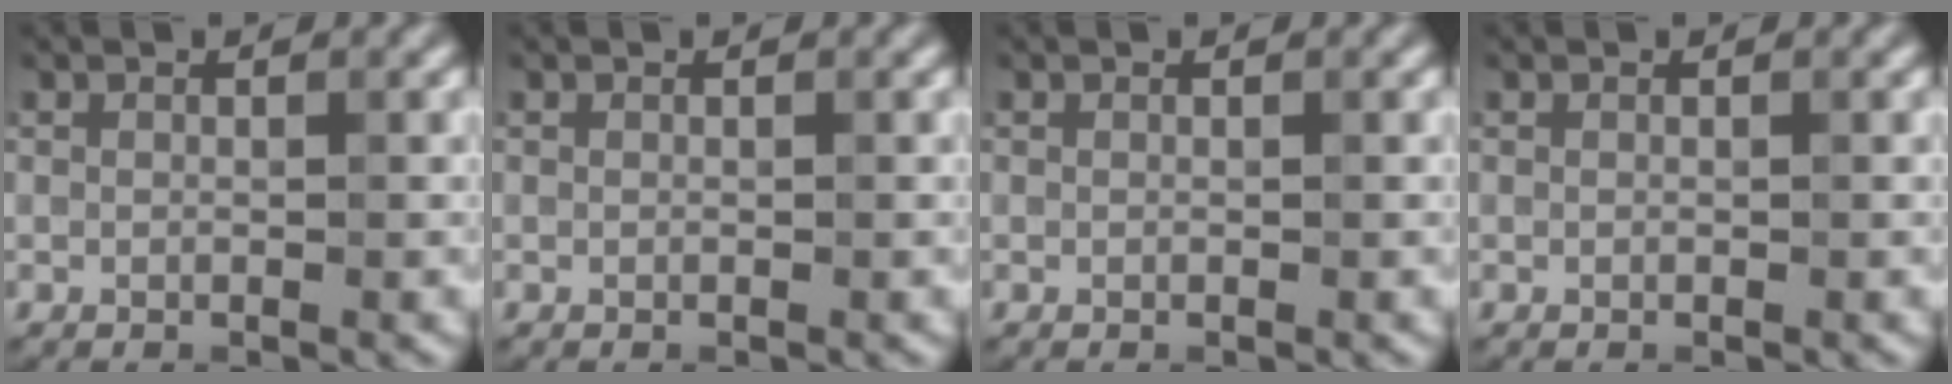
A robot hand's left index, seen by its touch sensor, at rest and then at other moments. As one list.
[{"total": 0.0}, {"total": 0.0}, {"total": 0.0}]